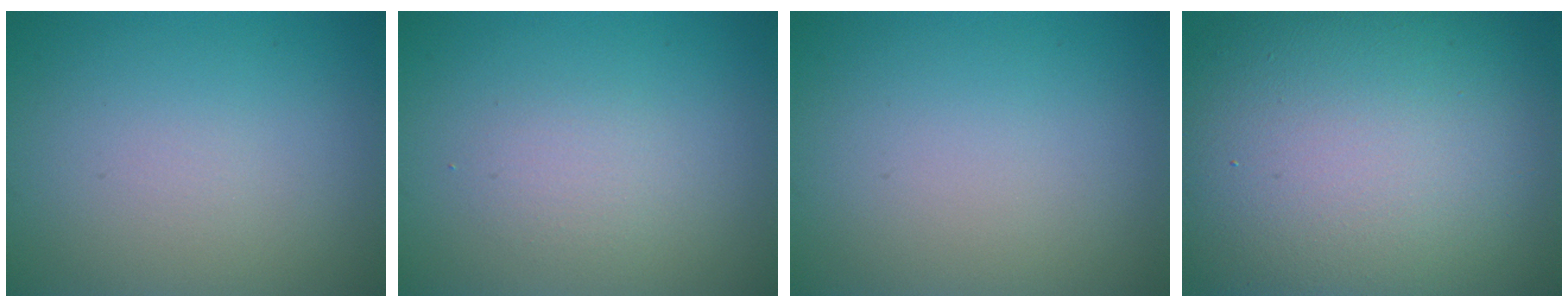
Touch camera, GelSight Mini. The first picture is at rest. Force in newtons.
{"total": 1.4, "press": 1.4, "slide": 0.0}
{"total": 0.0}
{"total": 18.0, "press": 17.9, "slide": 1.8}